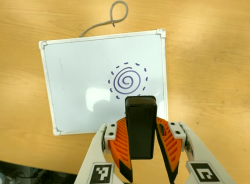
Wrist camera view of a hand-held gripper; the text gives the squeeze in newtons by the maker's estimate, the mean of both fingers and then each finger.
{"total": 7.3, "left": 6.2, "right": 8.4}